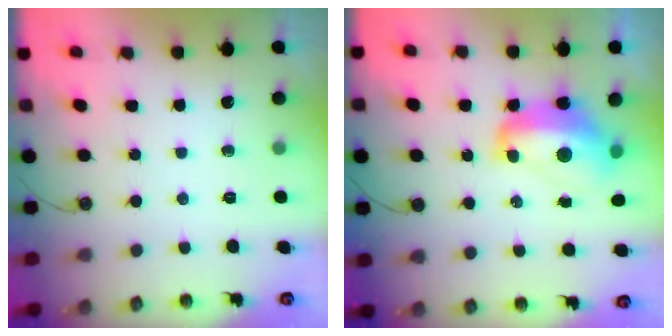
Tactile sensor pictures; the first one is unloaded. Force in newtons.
{"total": 7.9, "press": 7.7, "slide": 1.4}